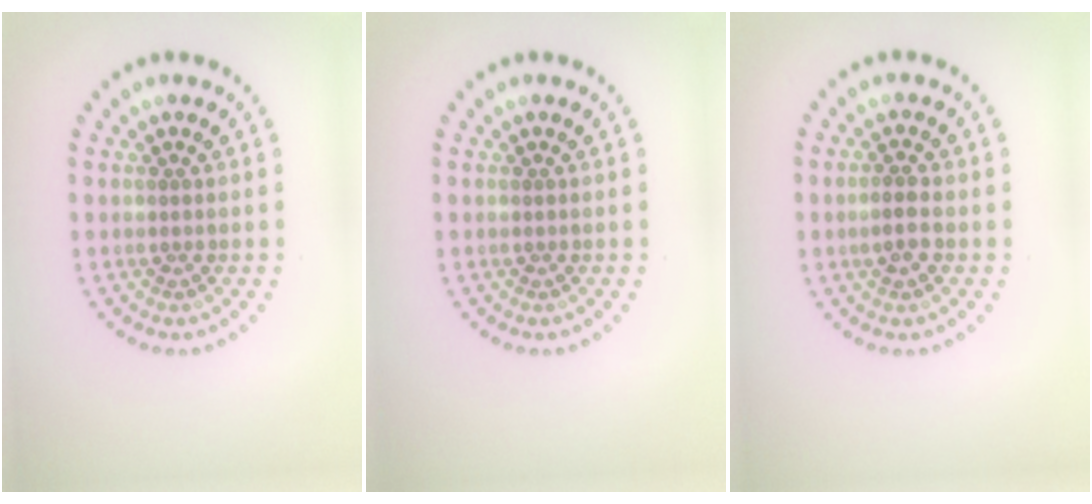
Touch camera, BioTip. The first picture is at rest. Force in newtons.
{"total": 0.0}
{"total": 1.9, "press": 1.8, "slide": 0.5}